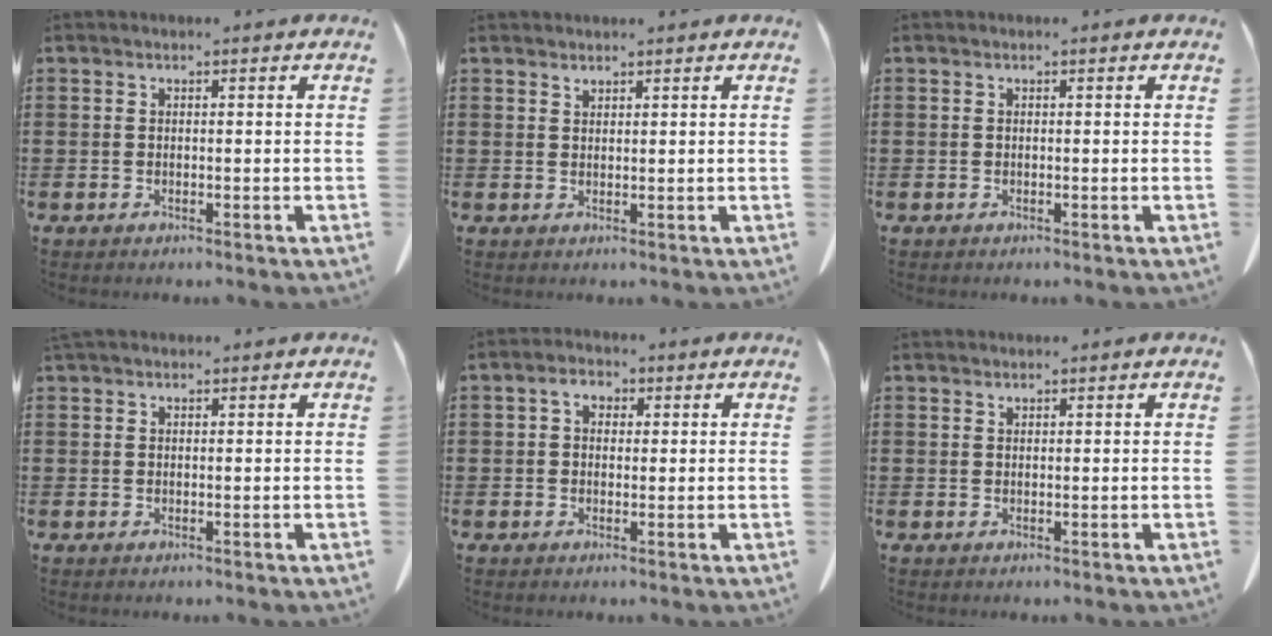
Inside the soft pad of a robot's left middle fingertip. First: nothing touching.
{"total": 1.1, "force": [1.1, 0.2, 0.1], "torque": [-0.005, 0.000, 0.022]}
{"total": 0.0}
{"total": 1.0, "force": [0.8, 0.4, 0.3], "torque": [-0.009, 0.001, 0.017]}
{"total": 2.7, "force": [0.9, 1.8, 1.8], "torque": [-0.041, 0.010, 0.014]}
{"total": 0.9, "force": [0.9, 0.2, 0.1], "torque": [-0.004, 0.000, 0.017]}